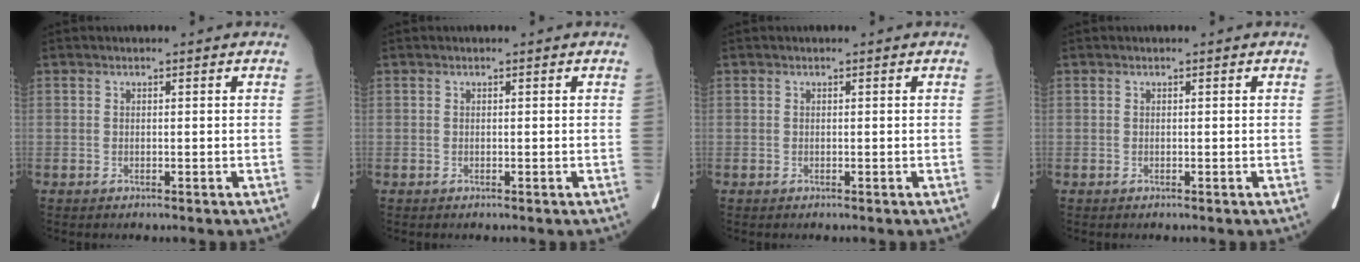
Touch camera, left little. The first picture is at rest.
{"total": 0.0}
{"total": 0.0}
{"total": 0.0}